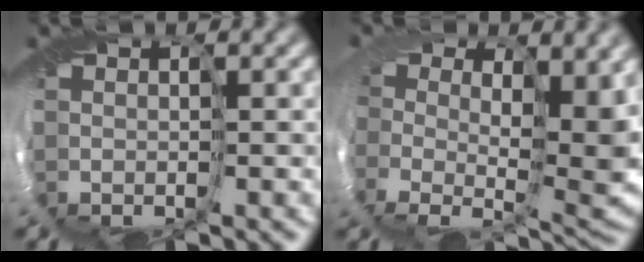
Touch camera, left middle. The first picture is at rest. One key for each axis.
{"total": 5.9, "fx": 1.5, "fy": 2.9, "fz": 4.9, "tx": -0.056, "ty": -0.039, "tz": 0.028}